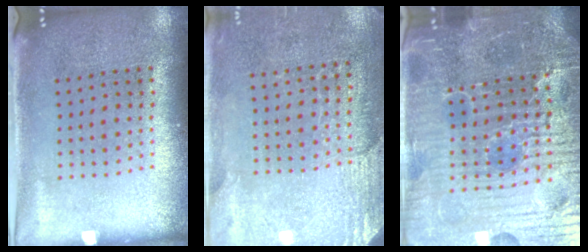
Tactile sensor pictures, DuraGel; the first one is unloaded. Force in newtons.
{"total": 2.7, "press": 2.5, "slide": 1.1}
{"total": 6.6, "press": 6.0, "slide": 2.8}